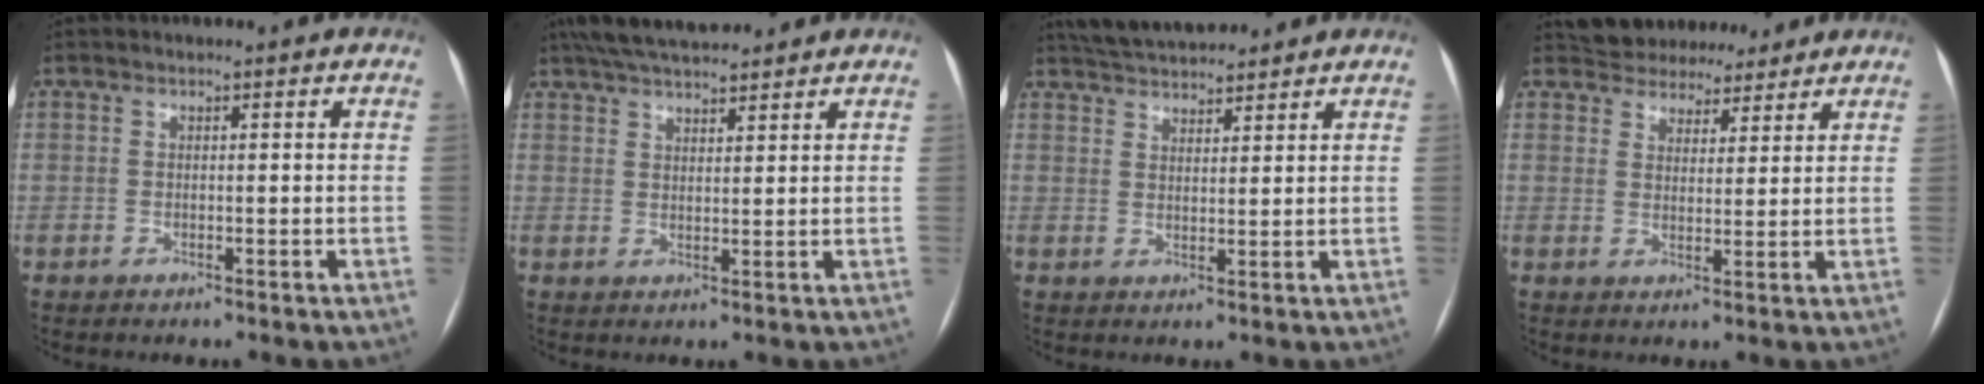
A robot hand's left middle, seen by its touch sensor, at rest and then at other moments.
{"total": 10.5, "force": [9.1, 2.0, 4.7], "torque": [-0.079, 0.034, 0.147]}
{"total": 8.9, "force": [8.2, 1.8, 2.9], "torque": [-0.053, 0.027, 0.135]}
{"total": 9.6, "force": [8.7, 3.8, 1.7], "torque": [-0.015, 0.019, 0.122]}